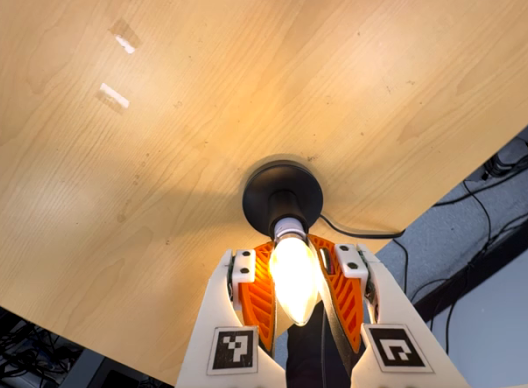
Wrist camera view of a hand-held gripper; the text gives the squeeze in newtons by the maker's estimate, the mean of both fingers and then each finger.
{"total": 20.6, "left": 22.4, "right": 18.7}